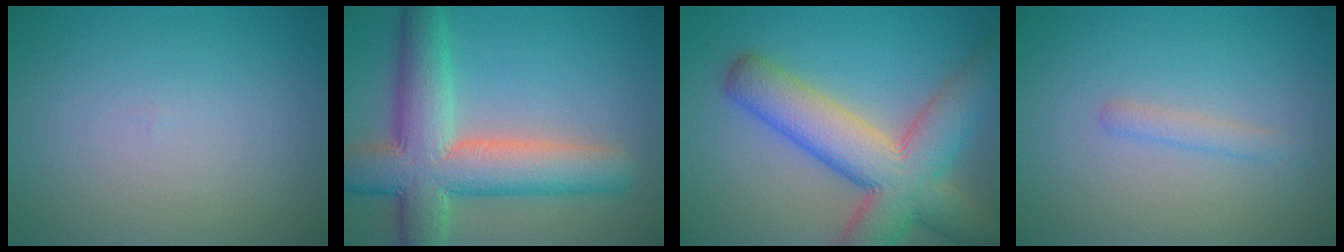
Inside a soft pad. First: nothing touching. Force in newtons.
{"total": 10.0, "press": 10.0, "slide": 0.5}
{"total": 10.5, "press": 10.4, "slide": 0.9}
{"total": 1.4, "press": 1.4, "slide": 0.1}